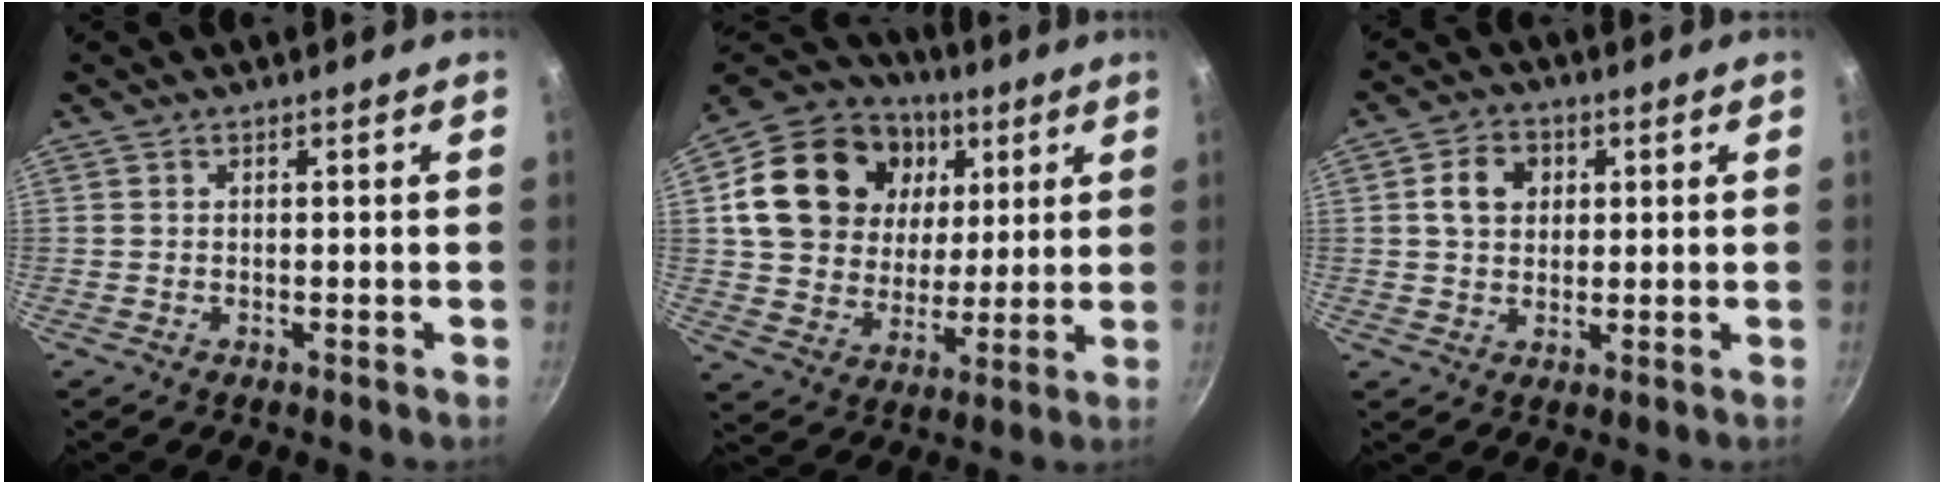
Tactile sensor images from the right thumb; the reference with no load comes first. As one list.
[{"total": 23.1, "force": [7.0, 18.0, 12.8], "torque": [-0.206, 0.000, 0.121]}, {"total": 6.2, "force": [1.5, 5.0, 3.4], "torque": [-0.038, 0.007, 0.019]}]